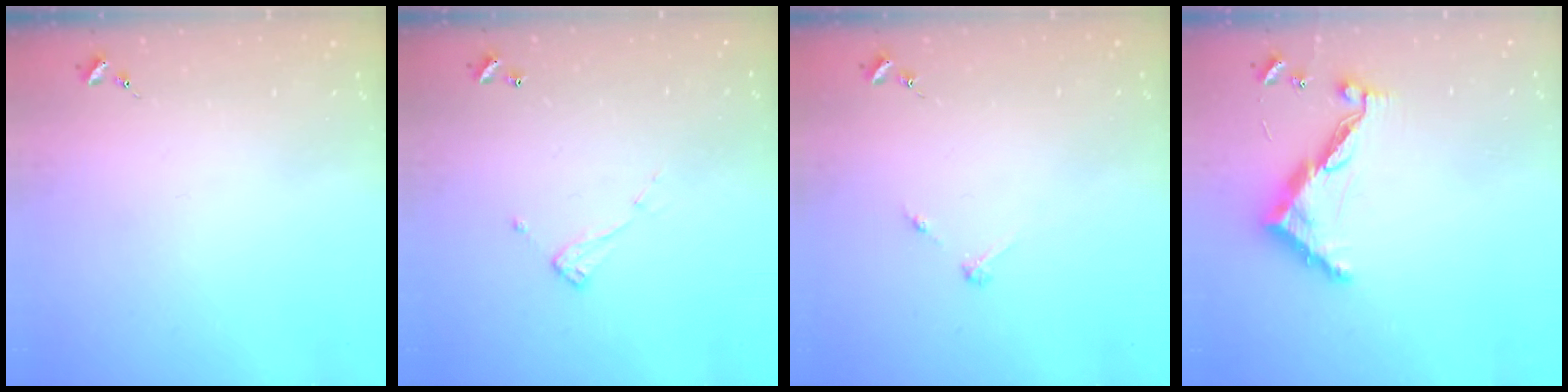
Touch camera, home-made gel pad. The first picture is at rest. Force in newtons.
{"total": 6.9, "press": 6.9, "slide": 0.3}
{"total": 2.7, "press": 2.7, "slide": 0.3}
{"total": 9.7, "press": 9.7, "slide": 0.3}